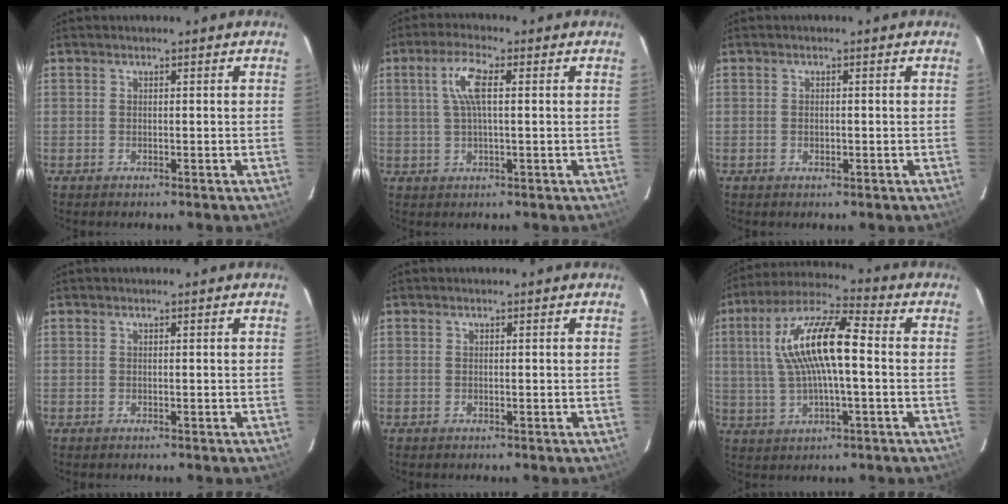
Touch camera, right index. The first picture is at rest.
{"total": 6.1, "force": [1.3, 1.4, 5.7], "torque": [-0.113, 0.009, 0.027]}
{"total": 1.3, "force": [-0.1, 0.7, 1.0], "torque": [-0.018, 0.002, -0.002]}
{"total": 0.0}
{"total": 0.0}
{"total": 14.4, "force": [1.2, 3.9, 13.8], "torque": [-0.265, 0.021, 0.019]}